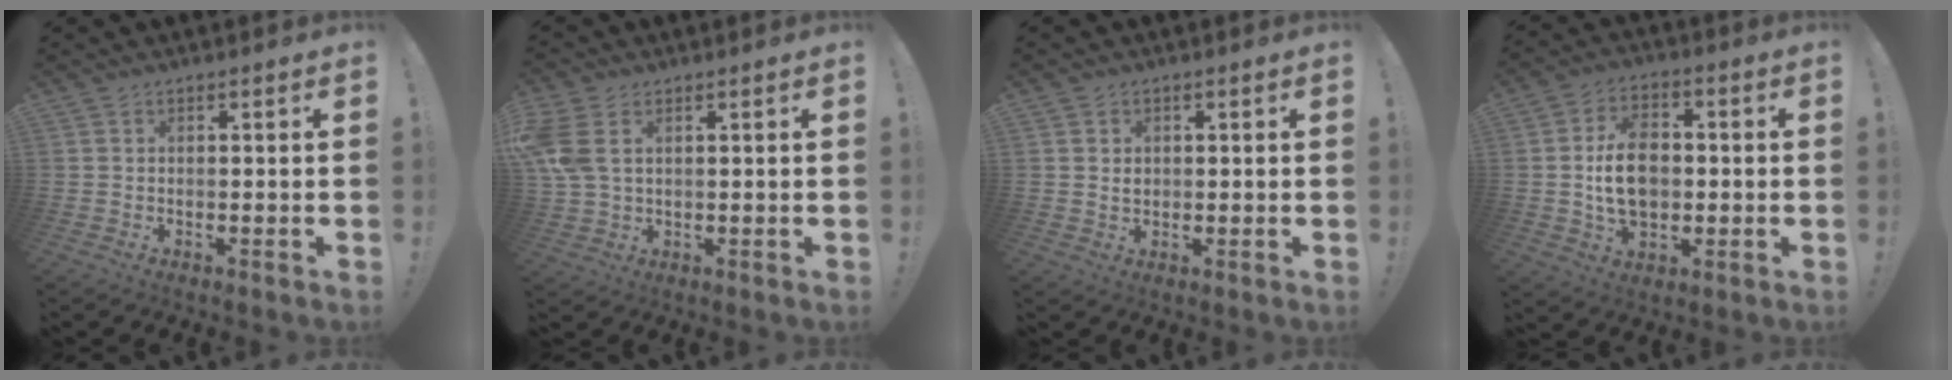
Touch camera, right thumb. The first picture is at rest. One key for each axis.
{"total": 7.9, "fx": 2.8, "fy": 5.0, "fz": 5.5, "tx": -0.123, "ty": -0.010, "tz": 0.056}
{"total": 1.7, "fx": 0.6, "fy": 1.5, "fz": 0.5, "tx": 0.005, "ty": -0.004, "tz": 0.008}
{"total": 13.8, "fx": -0.1, "fy": 9.9, "fz": 9.6, "tx": -0.156, "ty": 0.008, "tz": -0.001}